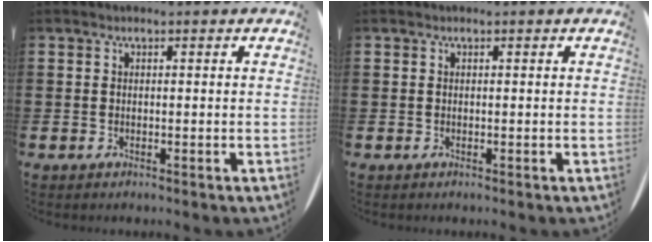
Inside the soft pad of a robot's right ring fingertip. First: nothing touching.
{"total": 0.0}